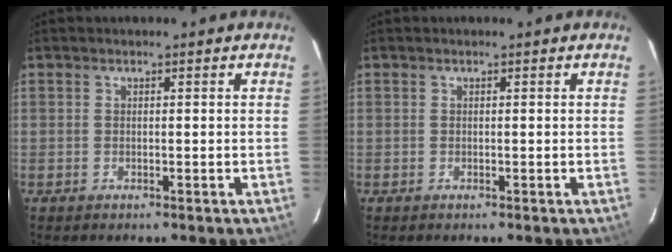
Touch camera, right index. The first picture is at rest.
{"total": 0.0}